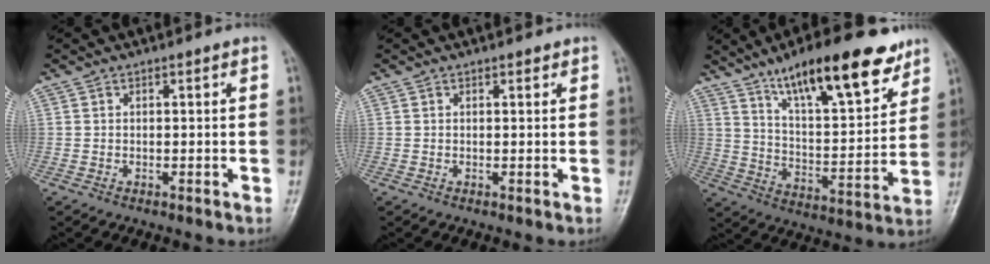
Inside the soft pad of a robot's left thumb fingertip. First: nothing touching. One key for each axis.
{"total": 0.8, "fx": 0.6, "fy": 0.4, "fz": 0.3, "tx": -0.001, "ty": -0.003, "tz": 0.004}
{"total": 19.8, "fx": 13.2, "fy": 6.0, "fz": 13.6, "tx": -0.177, "ty": -0.058, "tz": 0.216}